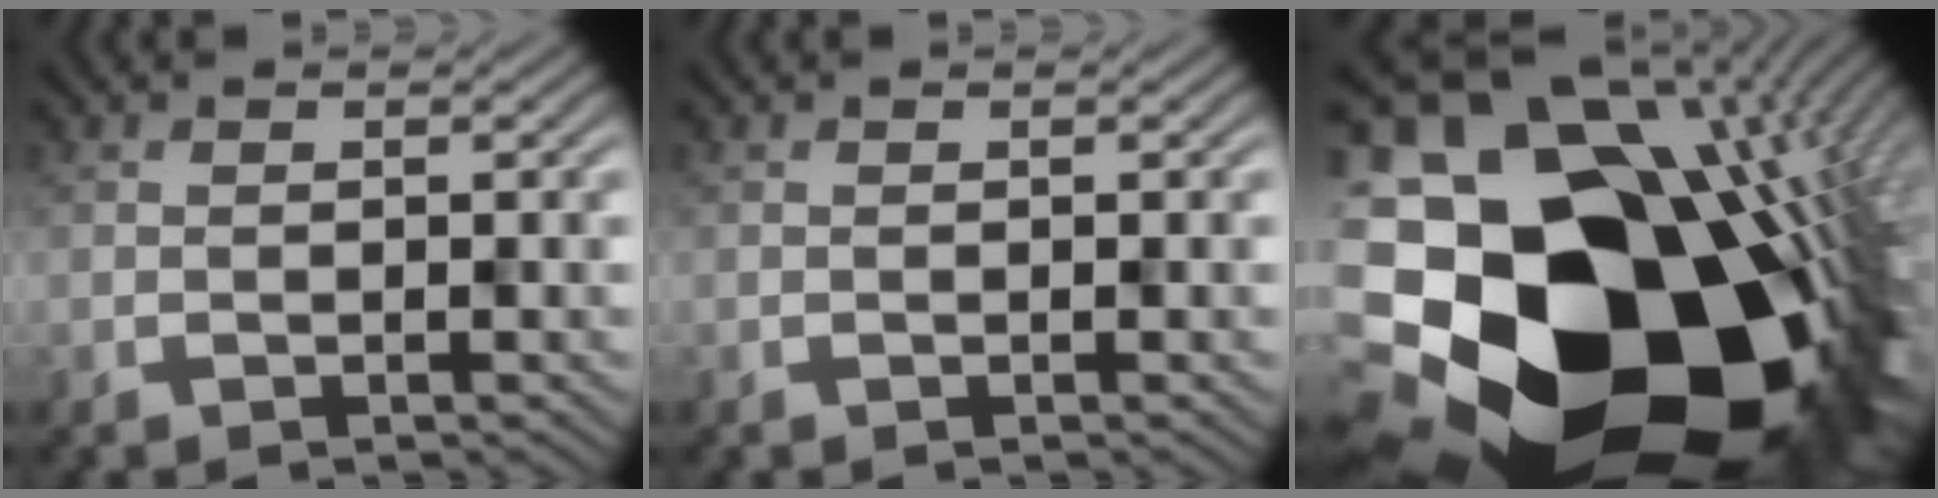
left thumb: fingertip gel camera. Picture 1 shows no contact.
{"total": 0.0}
{"total": 22.4, "force": [-3.2, 18.1, 12.8], "torque": [-0.211, -0.054, -0.071]}